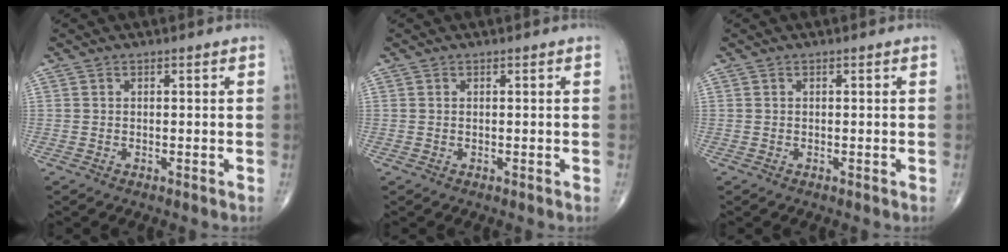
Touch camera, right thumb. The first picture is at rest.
{"total": 0.0}
{"total": 0.0}